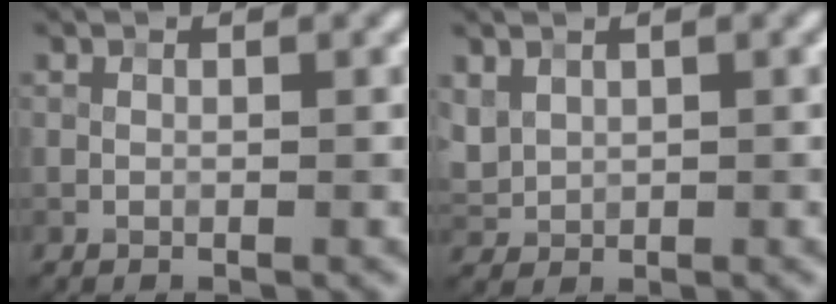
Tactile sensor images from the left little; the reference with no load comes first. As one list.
[{"total": 2.0, "force": [0.9, 1.5, 0.9], "torque": [-0.021, -0.001, 0.024]}]